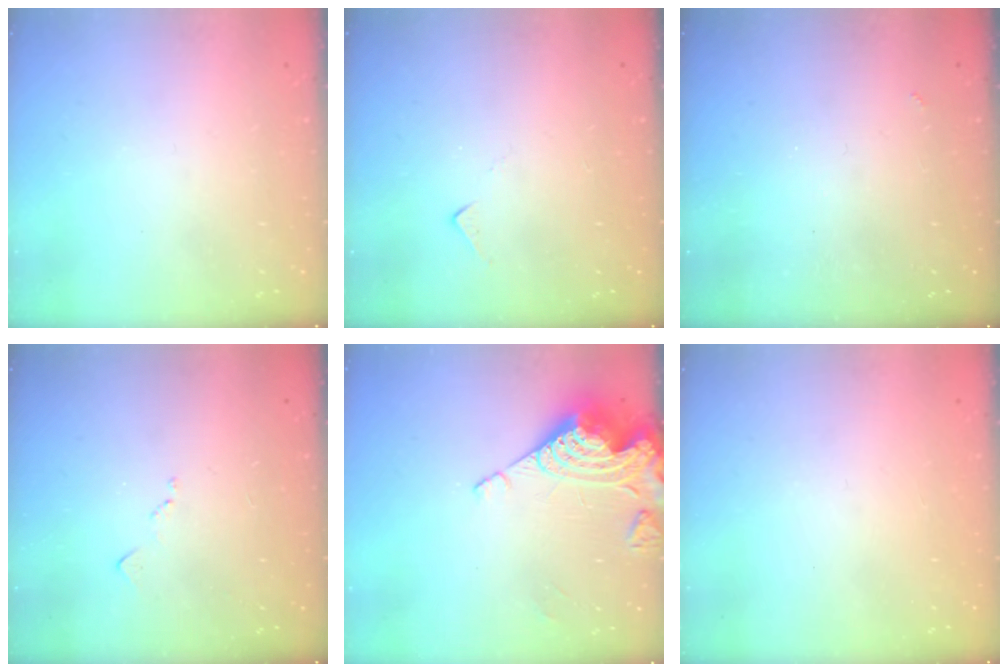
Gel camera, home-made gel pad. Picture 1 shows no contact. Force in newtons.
{"total": 4.8, "press": 4.8, "slide": 0.6}
{"total": 2.5, "press": 2.5, "slide": 0.5}
{"total": 6.3, "press": 6.3, "slide": 0.9}
{"total": 13.0, "press": 12.9, "slide": 1.4}
{"total": 1.1, "press": 1.0, "slide": 0.1}